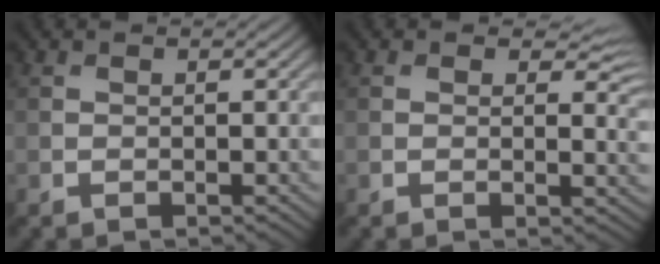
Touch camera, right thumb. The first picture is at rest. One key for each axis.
{"total": 3.8, "fx": 1.5, "fy": 1.9, "fz": 2.9, "tx": -0.036, "ty": -0.009, "tz": 0.020}